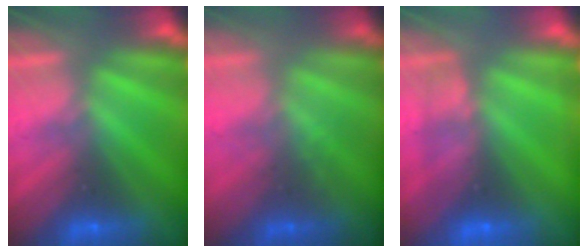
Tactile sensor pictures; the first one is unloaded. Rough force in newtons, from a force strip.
{"total": 1.4}
{"total": 2.3}